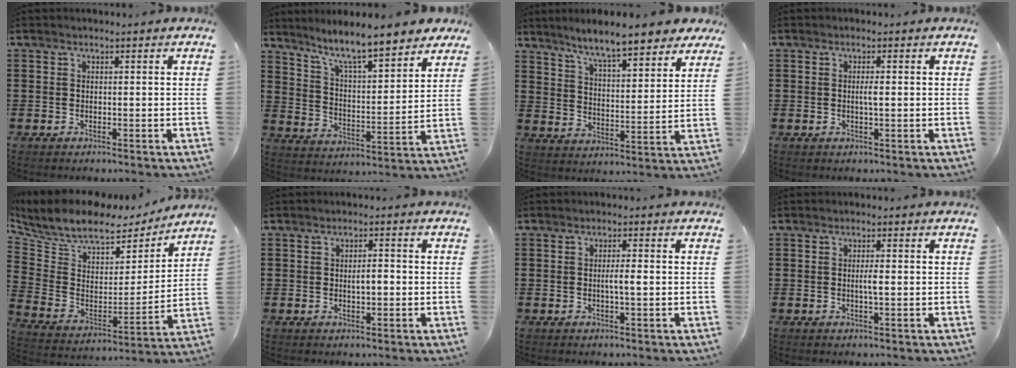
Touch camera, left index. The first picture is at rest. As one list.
[{"total": 8.5, "force": [7.3, 0.6, 4.2], "torque": [-0.102, -0.045, 0.121]}, {"total": 8.0, "force": [7.1, 0.4, 3.6], "torque": [-0.090, -0.037, 0.120]}, {"total": 1.6, "force": [0.0, 0.2, 1.6], "torque": [-0.031, -0.003, -0.001]}, {"total": 9.0, "force": [7.3, 3.7, 3.6], "torque": [-0.102, -0.047, 0.128]}, {"total": 2.5, "force": [-0.2, 0.9, 2.3], "torque": [-0.043, 0.002, -0.006]}, {"total": 2.3, "force": [-0.2, 0.3, 2.3], "torque": [-0.041, -0.001, -0.005]}, {"total": 1.9, "force": [-0.1, 0.2, 1.9], "torque": [-0.037, -0.002, -0.004]}]